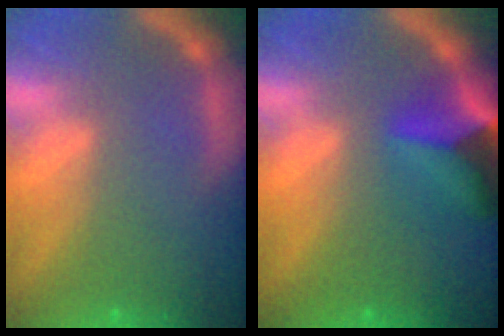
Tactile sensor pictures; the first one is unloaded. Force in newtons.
{"total": 6.9}